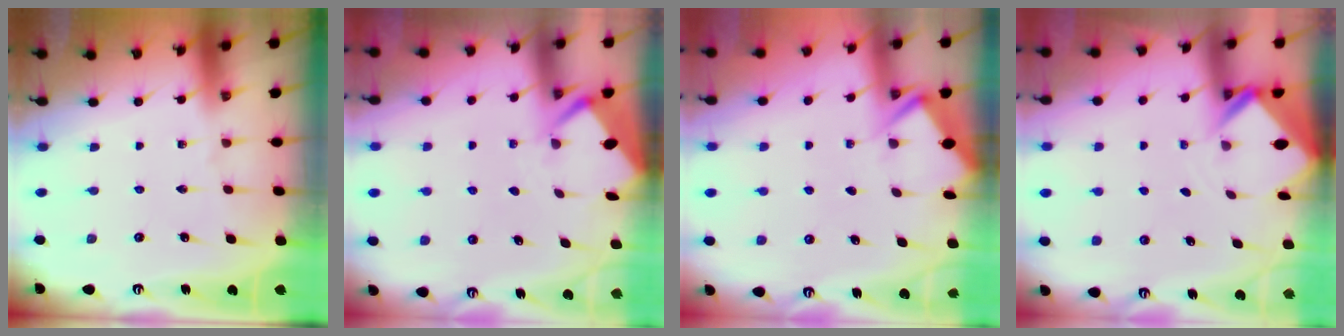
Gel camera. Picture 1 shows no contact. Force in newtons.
{"total": 2.6, "press": 2.6, "slide": 0.3}
{"total": 4.0, "press": 4.0, "slide": 0.3}
{"total": 2.8, "press": 2.8, "slide": 0.2}